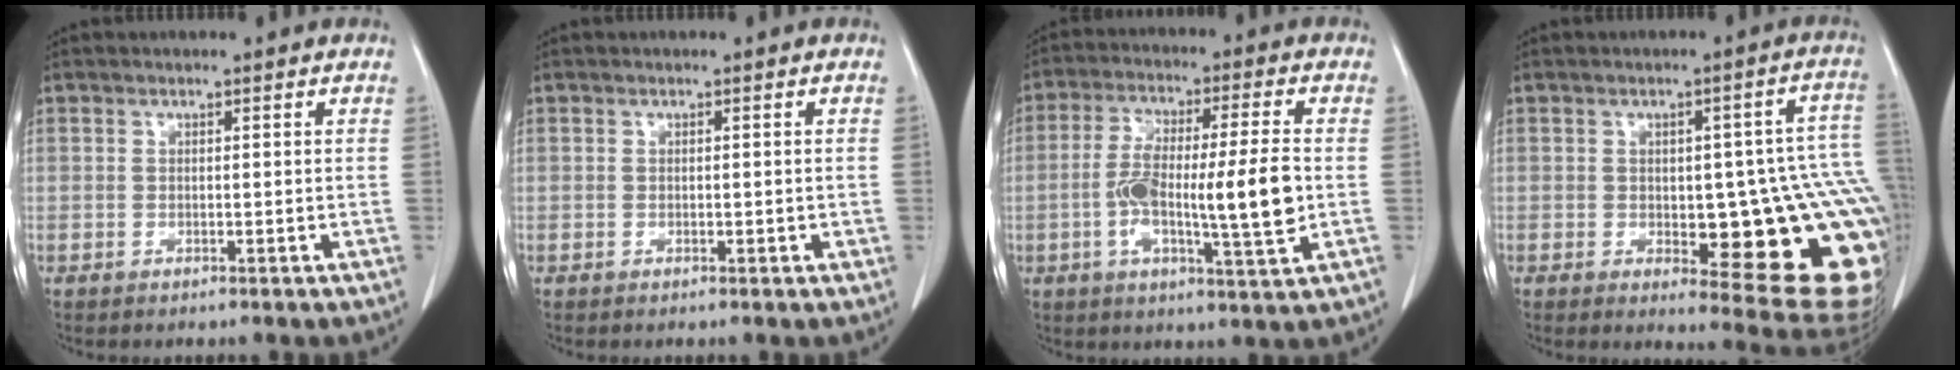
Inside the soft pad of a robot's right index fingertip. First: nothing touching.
{"total": 0.9, "force": [-0.1, 0.5, 0.8], "torque": [-0.012, -0.002, 0.001]}
{"total": 14.1, "force": [-1.7, 1.7, 13.9], "torque": [-0.244, 0.003, -0.030]}
{"total": 21.5, "force": [-3.7, 6.5, 20.1], "torque": [-0.153, 0.020, -0.022]}